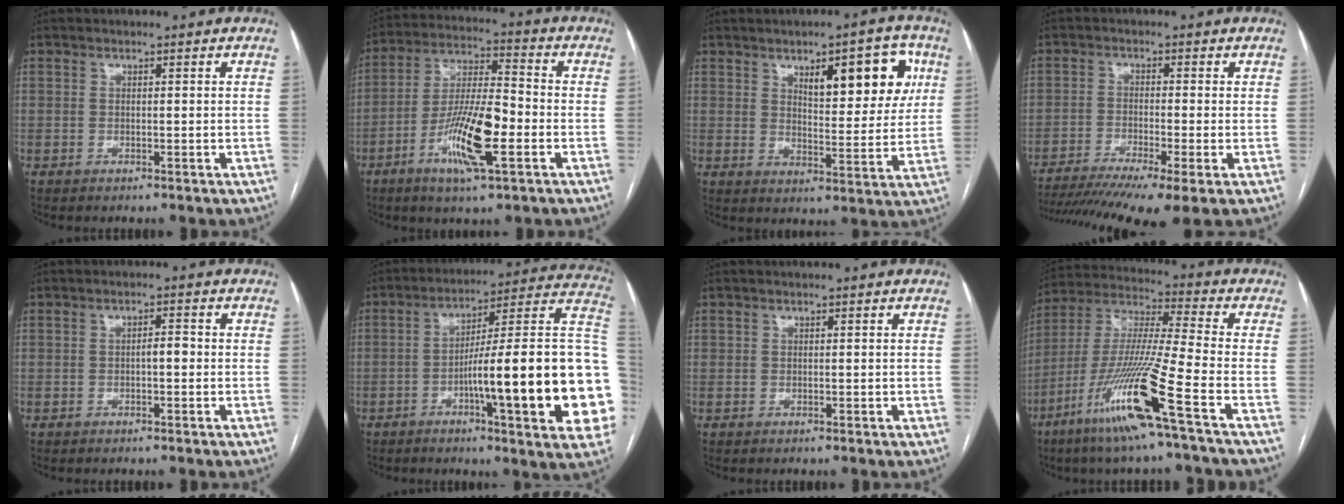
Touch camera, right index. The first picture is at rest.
{"total": 13.2, "force": [-4.8, 2.1, 12.2], "torque": [-0.233, -0.006, -0.086]}
{"total": 11.6, "force": [4.9, 4.0, 9.7], "torque": [-0.126, 0.013, 0.072]}
{"total": 14.4, "force": [-10.4, 0.6, 10.0], "torque": [-0.161, -0.025, -0.166]}
{"total": 1.9, "force": [-0.3, 0.6, 1.8], "torque": [-0.024, 0.006, -0.006]}
{"total": 27.0, "force": [-4.7, 2.0, 26.5], "torque": [-0.267, 0.012, -0.072]}
{"total": 0.6, "force": [0.1, 0.4, 0.4], "torque": [-0.006, 0.001, 0.005]}
{"total": 16.8, "force": [-8.6, -1.3, 14.4], "torque": [-0.304, -0.036, -0.168]}